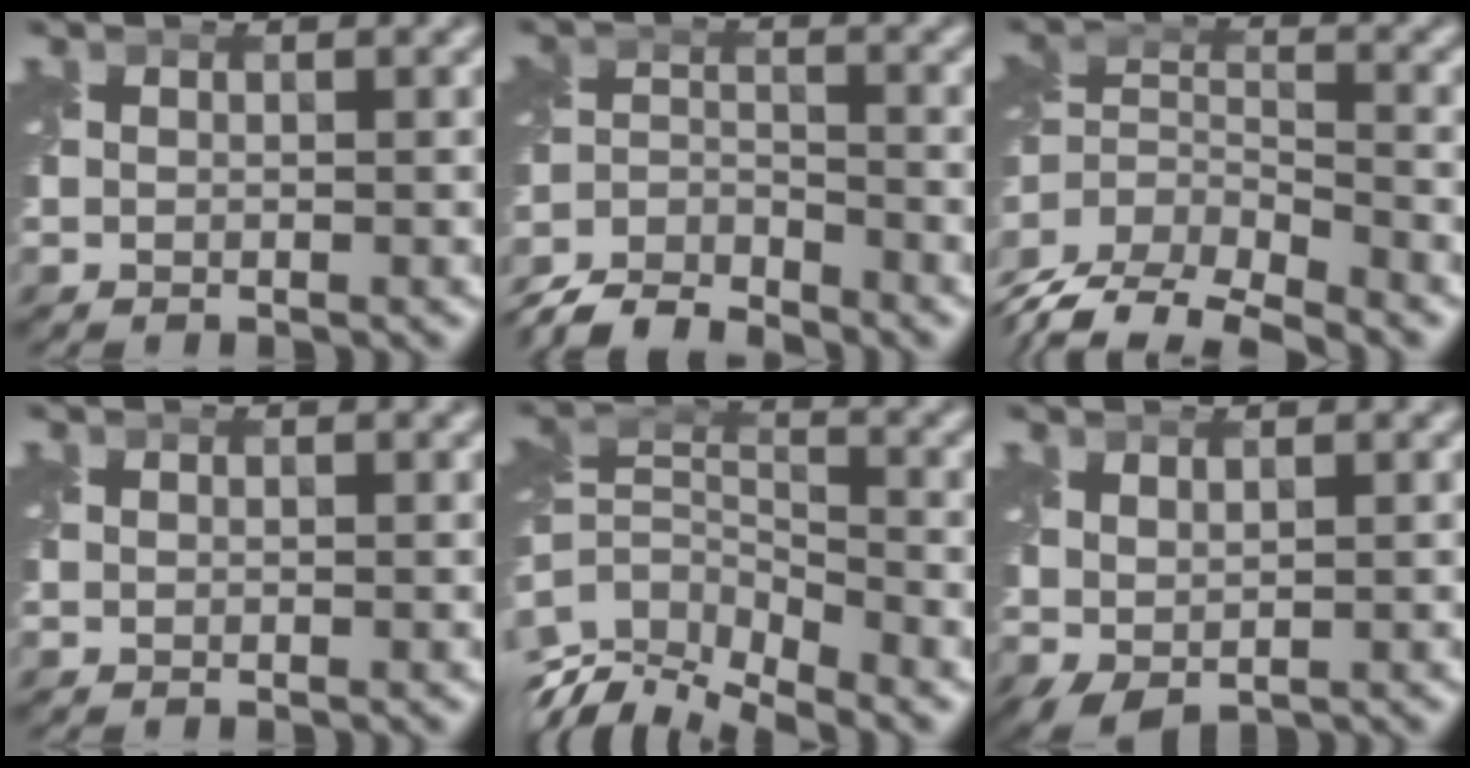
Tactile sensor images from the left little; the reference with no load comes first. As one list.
[{"total": 6.0, "force": [-5.7, 1.3, 1.4], "torque": [-0.025, -0.011, -0.118]}, {"total": 7.9, "force": [-6.7, 2.4, 3.3], "torque": [-0.064, -0.013, -0.125]}, {"total": 0.0}, {"total": 8.3, "force": [-5.5, 3.5, 5.1], "torque": [-0.108, -0.013, -0.106]}, {"total": 2.1, "force": [0.7, 1.1, 1.6], "torque": [-0.036, 0.001, 0.019]}]